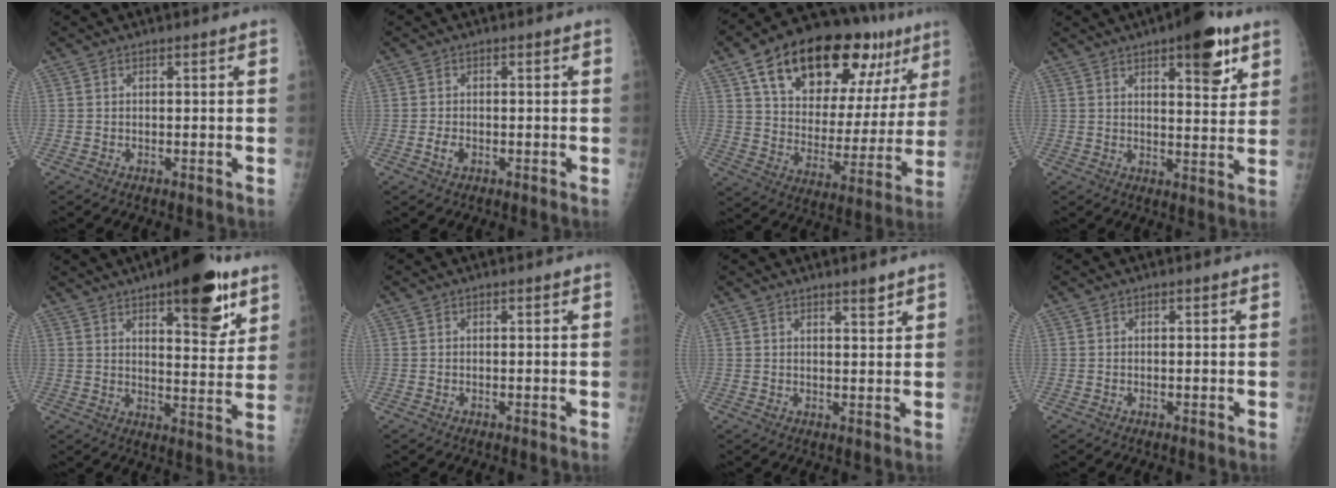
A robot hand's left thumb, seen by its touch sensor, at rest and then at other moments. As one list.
[{"total": 2.0, "force": [-0.7, 1.3, 1.3], "torque": [-0.023, 0.001, -0.013]}, {"total": 27.5, "force": [15.0, 13.6, 18.7], "torque": [-0.242, -0.015, 0.234]}, {"total": 11.1, "force": [6.2, 3.9, 8.4], "torque": [-0.087, -0.027, 0.081]}, {"total": 16.2, "force": [9.3, 5.7, 12.0], "torque": [-0.127, -0.046, 0.131]}, {"total": 0.0}, {"total": 2.5, "force": [1.9, 0.5, 1.5], "torque": [-0.017, -0.015, 0.030]}, {"total": 0.0}]